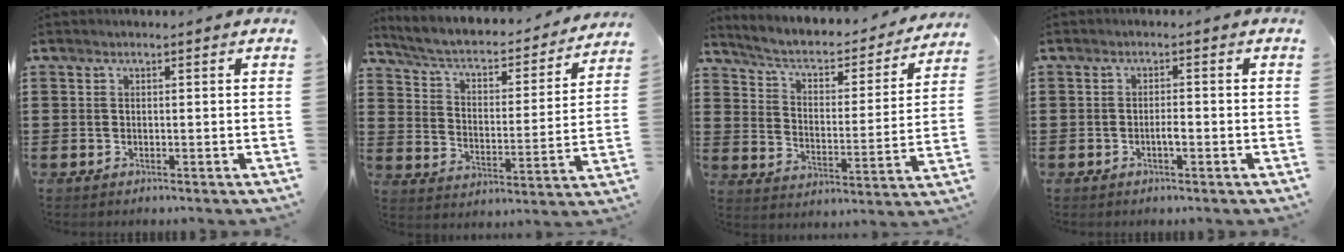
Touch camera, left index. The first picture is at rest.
{"total": 4.0, "force": [3.2, 1.1, 2.1], "torque": [-0.059, -0.027, 0.044]}
{"total": 3.8, "force": [2.7, 1.5, 2.2], "torque": [-0.058, -0.019, 0.034]}
{"total": 1.8, "force": [-0.7, 0.5, 1.6], "torque": [-0.031, 0.002, -0.012]}